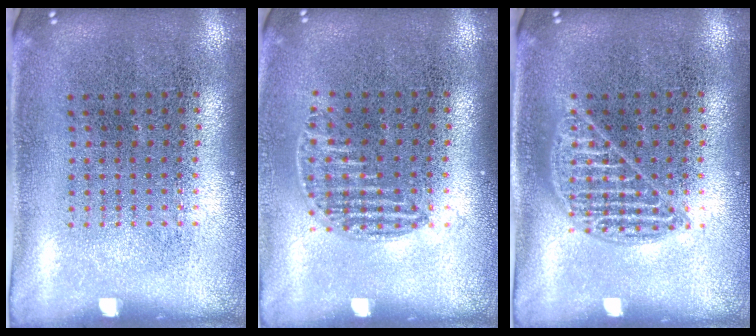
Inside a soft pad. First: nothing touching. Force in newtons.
{"total": 1.0, "press": 0.8, "slide": 0.6}
{"total": 1.8, "press": 1.8, "slide": 0.3}